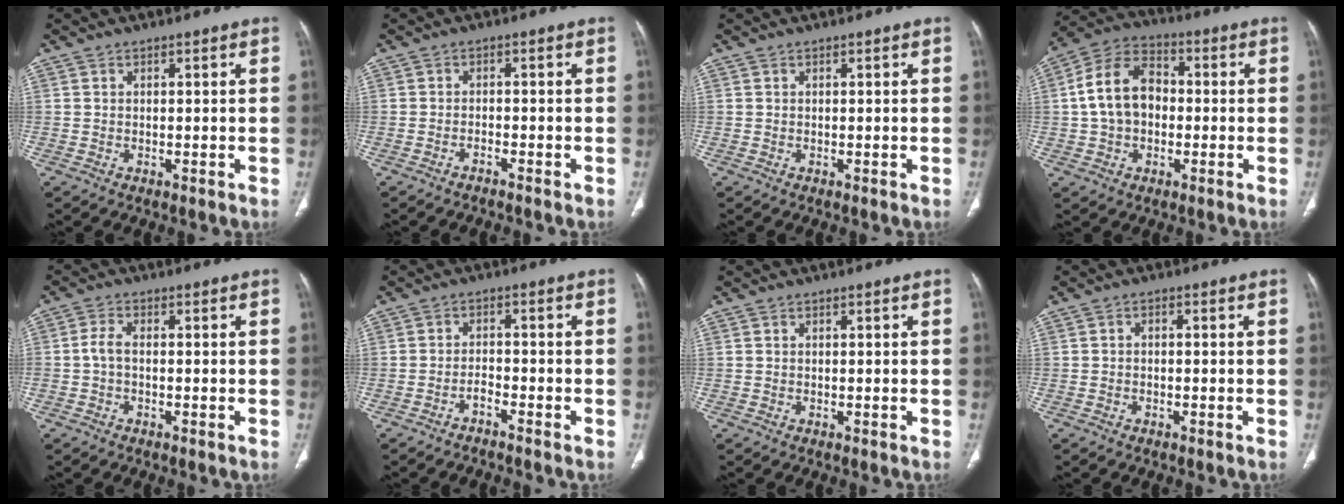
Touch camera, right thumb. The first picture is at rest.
{"total": 1.3, "force": [-1.2, 0.1, 0.4], "torque": [-0.016, 0.014, -0.018]}
{"total": 0.0}
{"total": 12.3, "force": [0.0, 8.9, 8.5], "torque": [-0.146, 0.033, -0.010]}
{"total": 2.8, "force": [-0.5, 1.4, 2.3], "torque": [-0.052, 0.004, -0.017]}
{"total": 2.1, "force": [-1.9, 0.3, 0.7], "torque": [-0.019, 0.021, -0.032]}
{"total": 0.0}
{"total": 0.9, "force": [-0.3, 0.5, 0.6], "torque": [-0.010, 0.008, -0.008]}